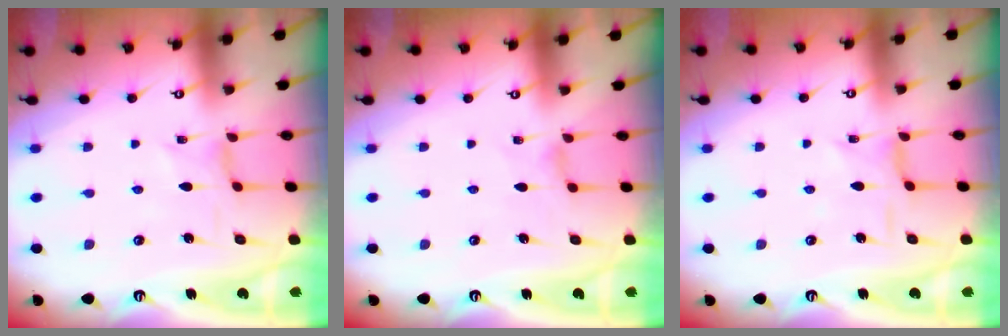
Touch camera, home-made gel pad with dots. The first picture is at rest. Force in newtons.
{"total": 1.3, "press": 1.3, "slide": 0.4}
{"total": 1.5, "press": 1.5, "slide": 0.1}